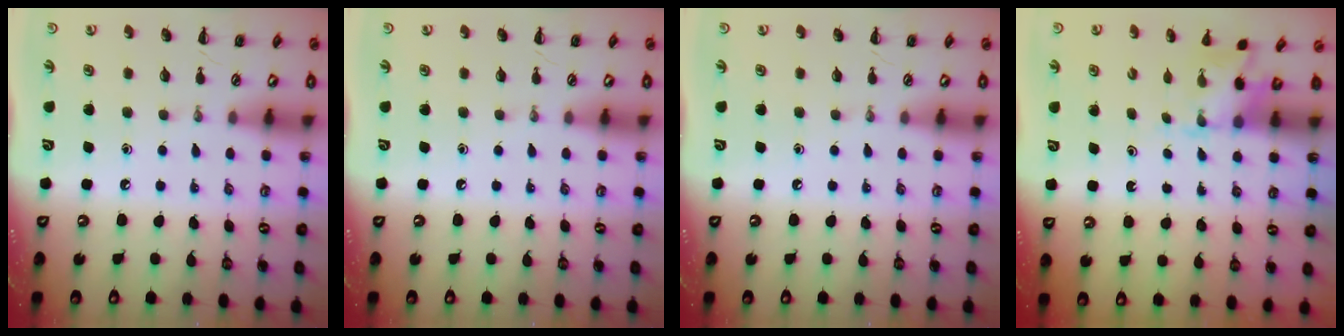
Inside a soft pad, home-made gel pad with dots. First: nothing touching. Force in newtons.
{"total": 0.0}
{"total": 0.0}
{"total": 1.7, "press": 1.6, "slide": 0.5}